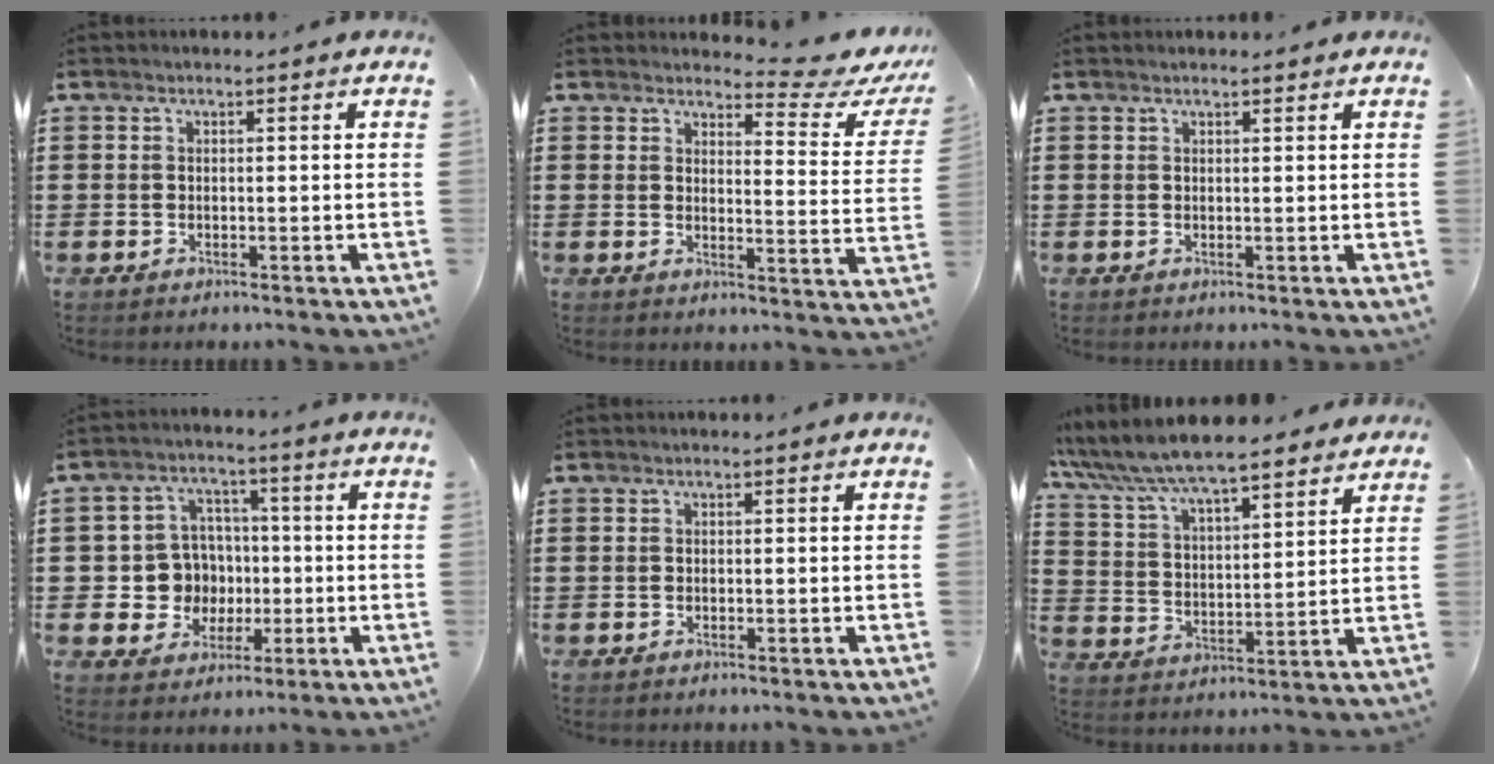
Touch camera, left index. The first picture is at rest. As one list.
[{"total": 4.7, "force": [4.0, 0.7, 2.4], "torque": [-0.043, -0.026, 0.062]}, {"total": 0.7, "force": [0.6, 0.1, 0.3], "torque": [-0.007, 0.000, 0.012]}, {"total": 7.7, "force": [0.1, 7.5, 1.8], "torque": [-0.059, 0.015, 0.011]}, {"total": 0.0}, {"total": 7.8, "force": [7.1, 0.8, 3.0], "torque": [-0.087, -0.035, 0.123]}]